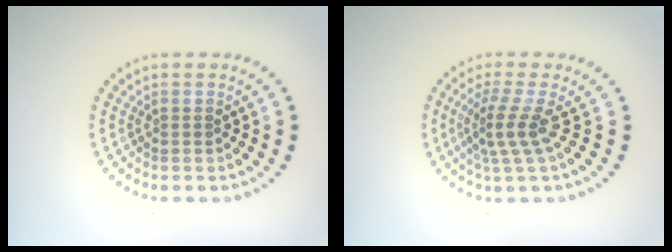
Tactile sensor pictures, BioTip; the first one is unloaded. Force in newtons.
{"total": 3.0, "press": 2.0, "slide": 2.2}